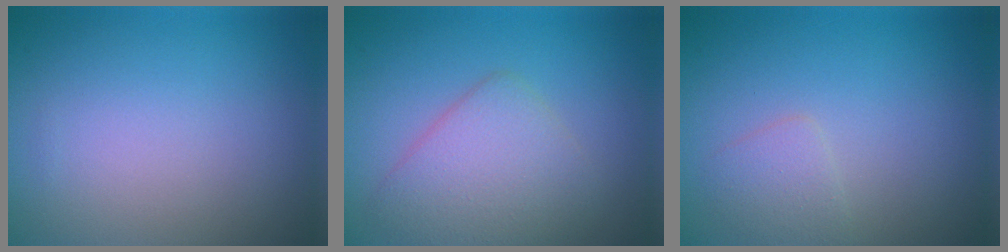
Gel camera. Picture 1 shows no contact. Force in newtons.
{"total": 4.0, "press": 4.0, "slide": 0.1}
{"total": 1.4, "press": 1.4, "slide": 0.1}